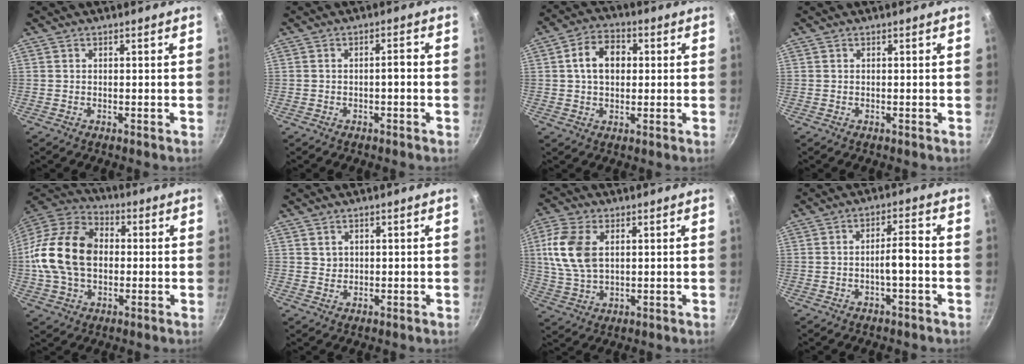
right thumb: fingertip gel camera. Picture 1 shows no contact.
{"total": 2.1, "force": [-0.7, 0.6, 1.9], "torque": [-0.031, 0.017, -0.009]}
{"total": 8.4, "force": [1.2, 6.1, 5.7], "torque": [-0.074, 0.014, 0.011]}
{"total": 0.0}
{"total": 19.2, "force": [0.1, 13.6, 13.5], "torque": [-0.239, 0.032, -0.009]}
{"total": 1.5, "force": [0.8, 1.3, 0.4], "torque": [0.001, 0.000, 0.014]}
{"total": 11.3, "force": [2.6, 6.9, 8.5], "torque": [-0.170, -0.002, 0.051]}
{"total": 4.4, "force": [-1.4, 0.9, 4.1], "torque": [-0.072, 0.025, -0.023]}